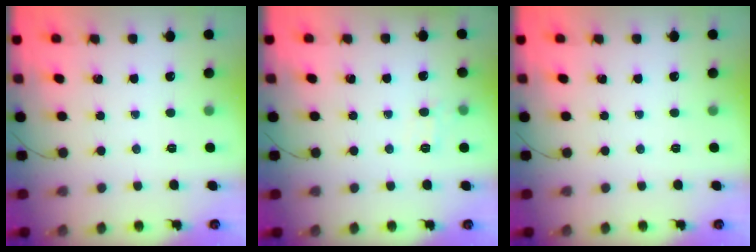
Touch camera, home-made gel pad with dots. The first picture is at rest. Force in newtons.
{"total": 6.4, "press": 6.2, "slide": 1.7}
{"total": 0.0}